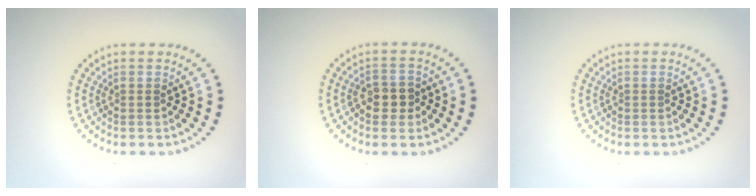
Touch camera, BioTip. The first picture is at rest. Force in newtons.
{"total": 2.3, "press": 2.2, "slide": 0.5}
{"total": 0.0}